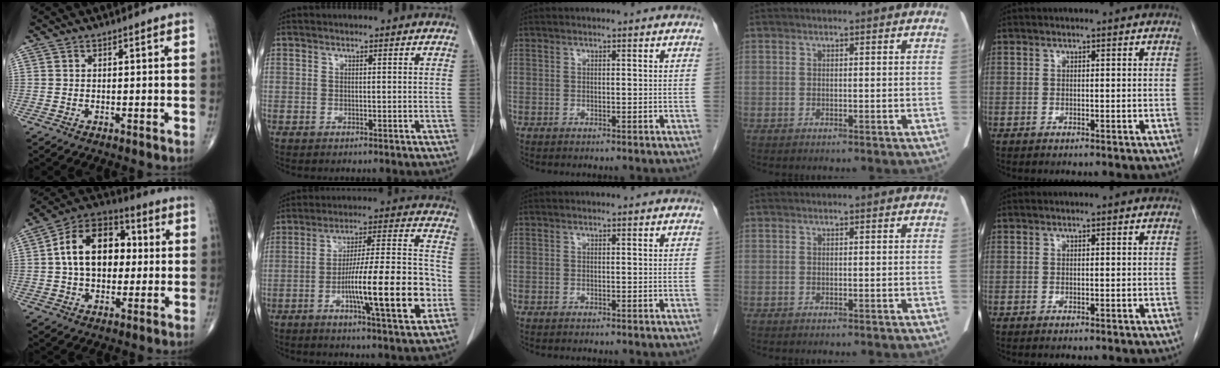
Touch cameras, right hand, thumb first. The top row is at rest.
{"thumb": {"total": 16.0, "force": [1.5, 10.8, 11.7], "torque": [-0.162, 0.027, 0.015]}, "index": {"total": 16.9, "force": [-4.8, 1.7, 16.1], "torque": [-0.262, 0.007, -0.072]}}